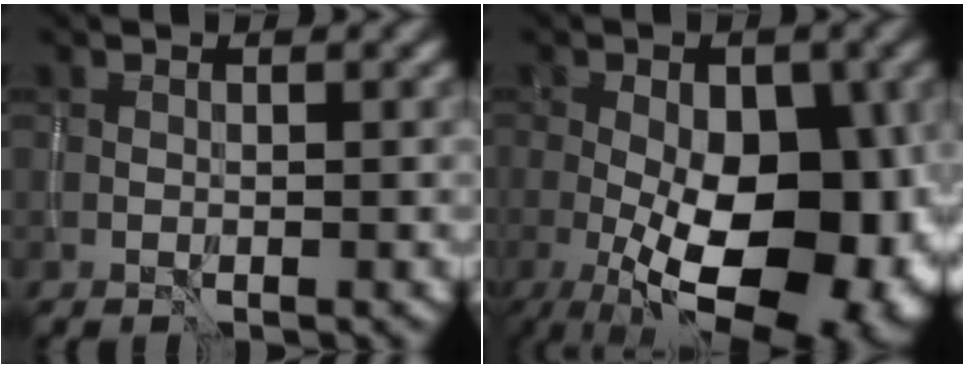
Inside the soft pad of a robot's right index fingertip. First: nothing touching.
{"total": 16.6, "force": [-3.7, 8.9, 13.5], "torque": [-0.173, -0.027, -0.044]}